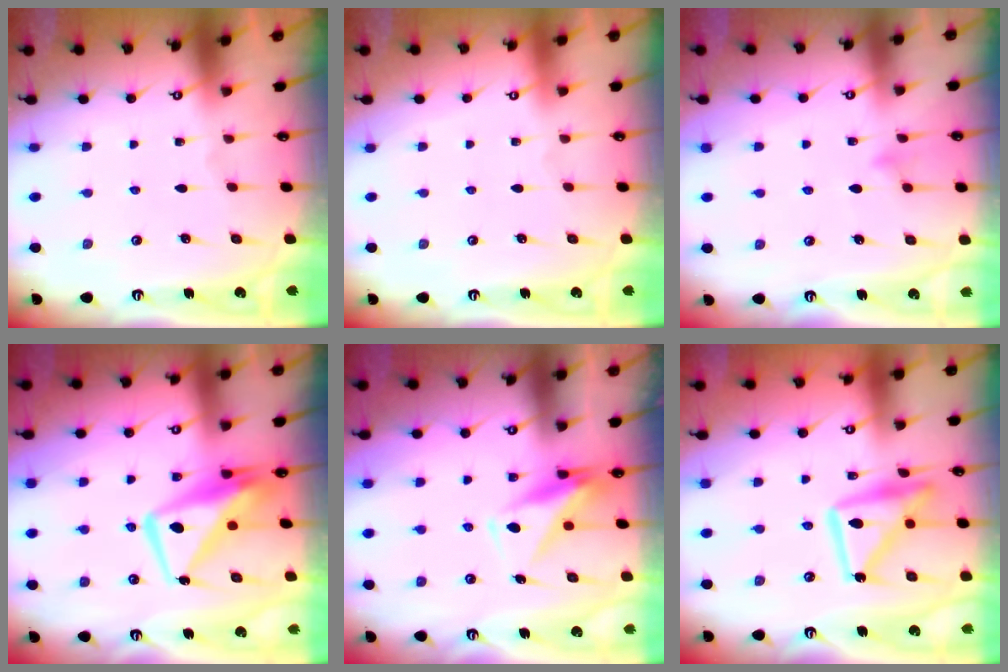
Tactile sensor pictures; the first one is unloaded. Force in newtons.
{"total": 4.0, "press": 4.0, "slide": 0.1}
{"total": 9.0, "press": 9.0, "slide": 0.8}
{"total": 10.5, "press": 10.4, "slide": 1.3}
{"total": 10.0, "press": 9.9, "slide": 1.7}
{"total": 15.3, "press": 15.3, "slide": 1.3}